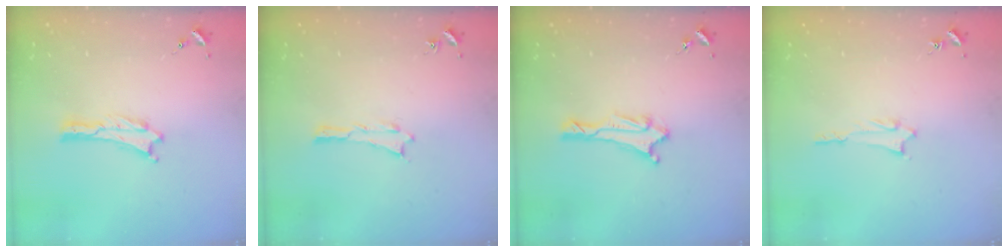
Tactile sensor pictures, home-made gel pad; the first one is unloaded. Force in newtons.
{"total": 0.0}
{"total": 2.0, "press": 1.8, "slide": 0.8}
{"total": 1.4, "press": 1.4, "slide": 0.2}